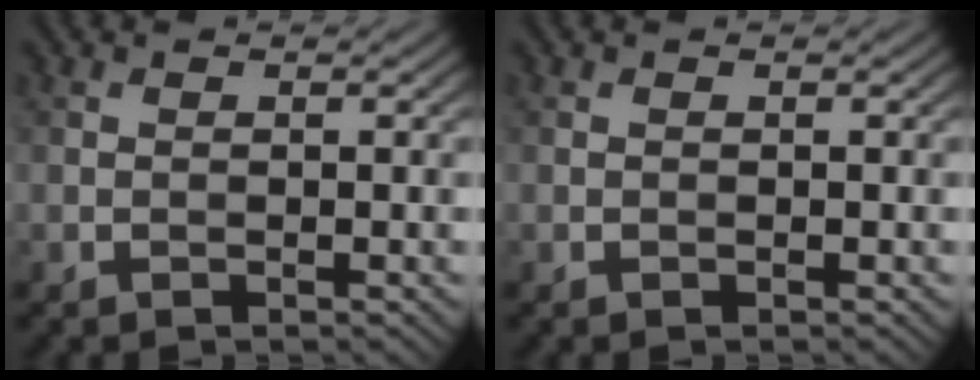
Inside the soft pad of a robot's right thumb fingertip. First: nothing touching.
{"total": 0.0}